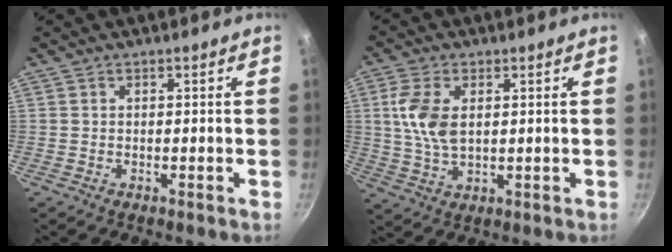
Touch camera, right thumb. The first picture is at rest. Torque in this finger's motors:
{"motor_torque": [0.01, -0.01, 1.17, 0.14, 0.31]}